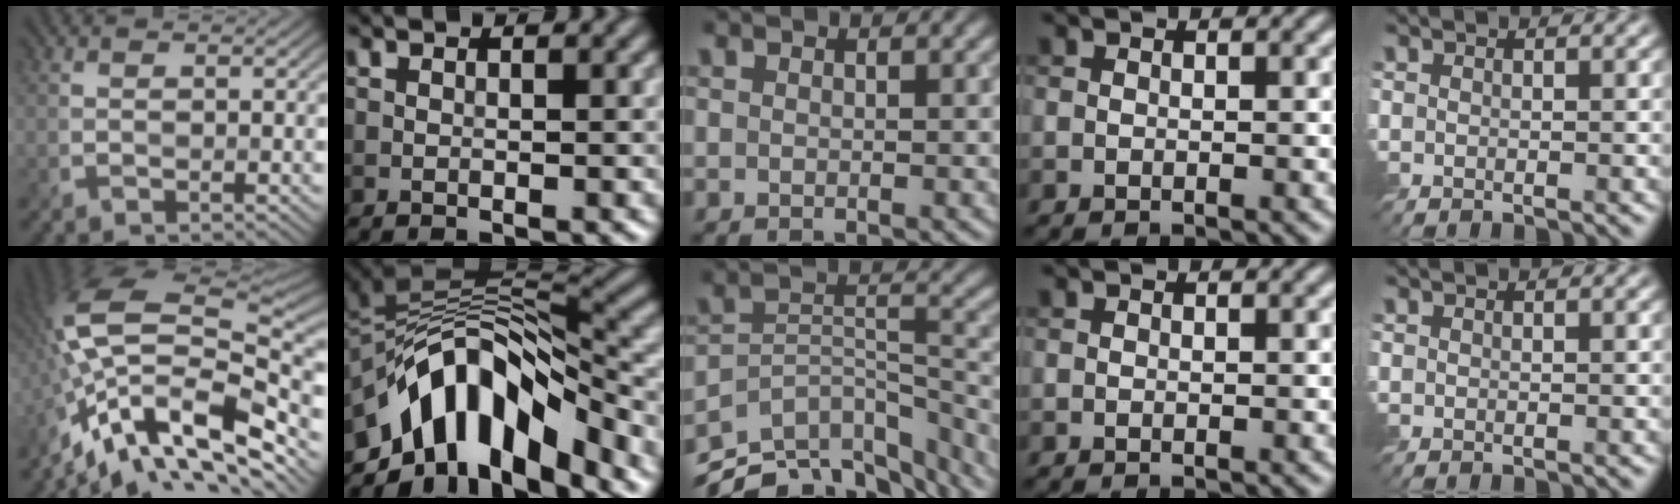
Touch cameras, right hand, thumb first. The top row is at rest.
{"thumb": {"total": 15.5, "force": [-5.8, 7.4, 12.4], "torque": [-0.274, 0.007, -0.110]}, "index": {"total": 12.4, "force": [-5.9, 6.3, 9.0], "torque": [-0.141, 0.012, -0.110]}, "middle": {"total": 13.0, "force": [-10.7, 5.4, 5.0], "torque": [-0.094, 0.008, -0.153]}}